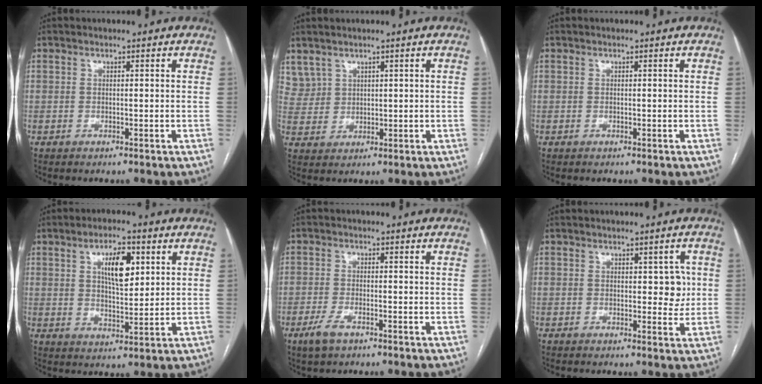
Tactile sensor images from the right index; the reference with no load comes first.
{"total": 4.4, "force": [3.2, 3.0, 0.2], "torque": [-0.003, 0.008, 0.075]}
{"total": 0.0}
{"total": 7.8, "force": [2.8, 2.8, 6.7], "torque": [-0.112, 0.005, 0.050]}
{"total": 3.4, "force": [-2.0, 1.5, 2.3], "torque": [-0.052, -0.002, -0.036]}
{"total": 3.7, "force": [0.6, 2.0, 3.0], "torque": [-0.027, 0.004, 0.010]}